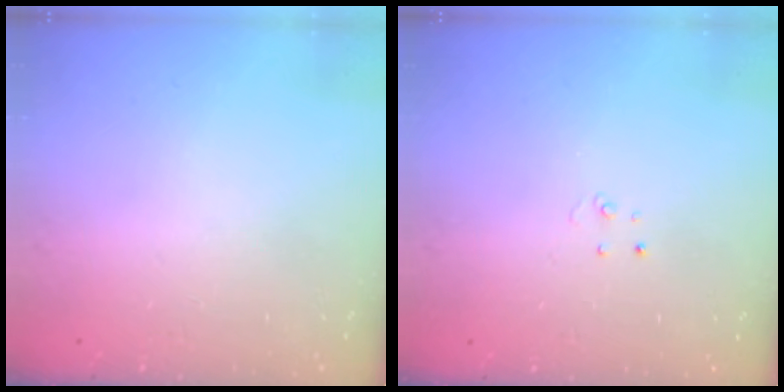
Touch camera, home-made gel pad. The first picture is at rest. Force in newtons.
{"total": 2.6, "press": 2.6, "slide": 0.2}